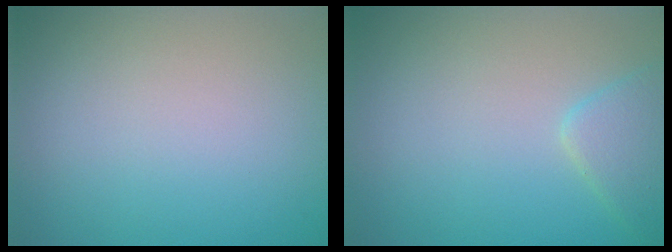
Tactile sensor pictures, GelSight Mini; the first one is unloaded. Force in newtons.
{"total": 2.5, "press": 2.5, "slide": 0.2}